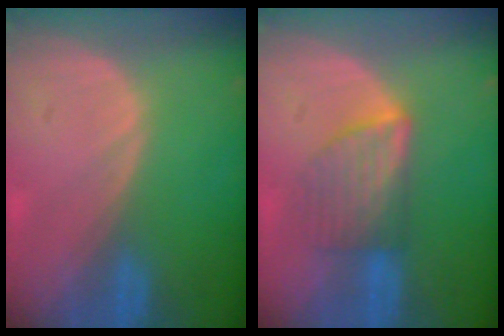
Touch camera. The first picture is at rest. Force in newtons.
{"total": 5.9, "press": 5.7, "slide": 1.5}